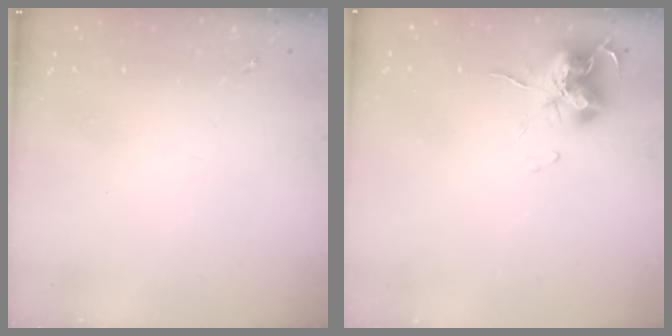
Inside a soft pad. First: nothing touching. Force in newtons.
{"total": 12.2, "press": 12.1, "slide": 1.3}